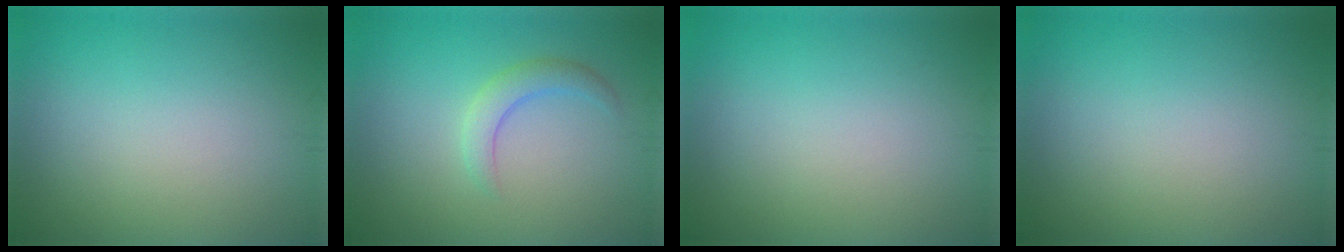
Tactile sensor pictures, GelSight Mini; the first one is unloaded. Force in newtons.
{"total": 2.3, "press": 2.2, "slide": 0.2}
{"total": 0.0}
{"total": 0.0}